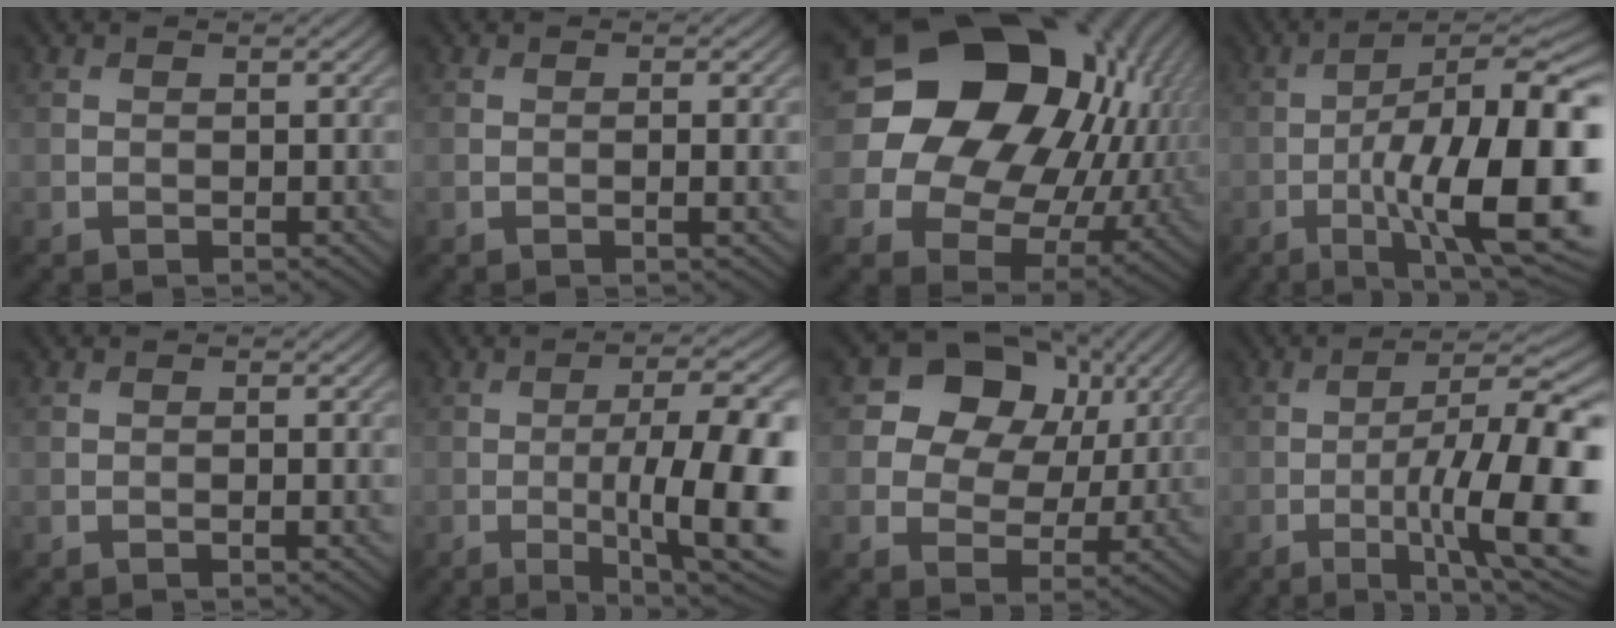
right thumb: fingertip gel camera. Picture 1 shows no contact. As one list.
[{"total": 1.4, "force": [-0.1, 0.2, 1.4], "torque": [-0.026, -0.001, -0.003]}, {"total": 22.3, "force": [6.0, 18.0, 11.7], "torque": [-0.263, 0.018, 0.122]}, {"total": 19.6, "force": [-5.2, 6.2, 17.9], "torque": [-0.273, -0.013, -0.072]}, {"total": 0.5, "force": [-0.1, 0.1, 0.5], "torque": [-0.009, -0.003, -0.001]}, {"total": 15.6, "force": [-2.9, 4.2, 14.7], "torque": [-0.196, -0.001, -0.040]}, {"total": 11.9, "force": [4.6, 9.2, 6.1], "torque": [-0.129, 0.031, 0.069]}, {"total": 15.5, "force": [-4.2, 3.9, 14.4], "torque": [-0.220, -0.004, -0.068]}]